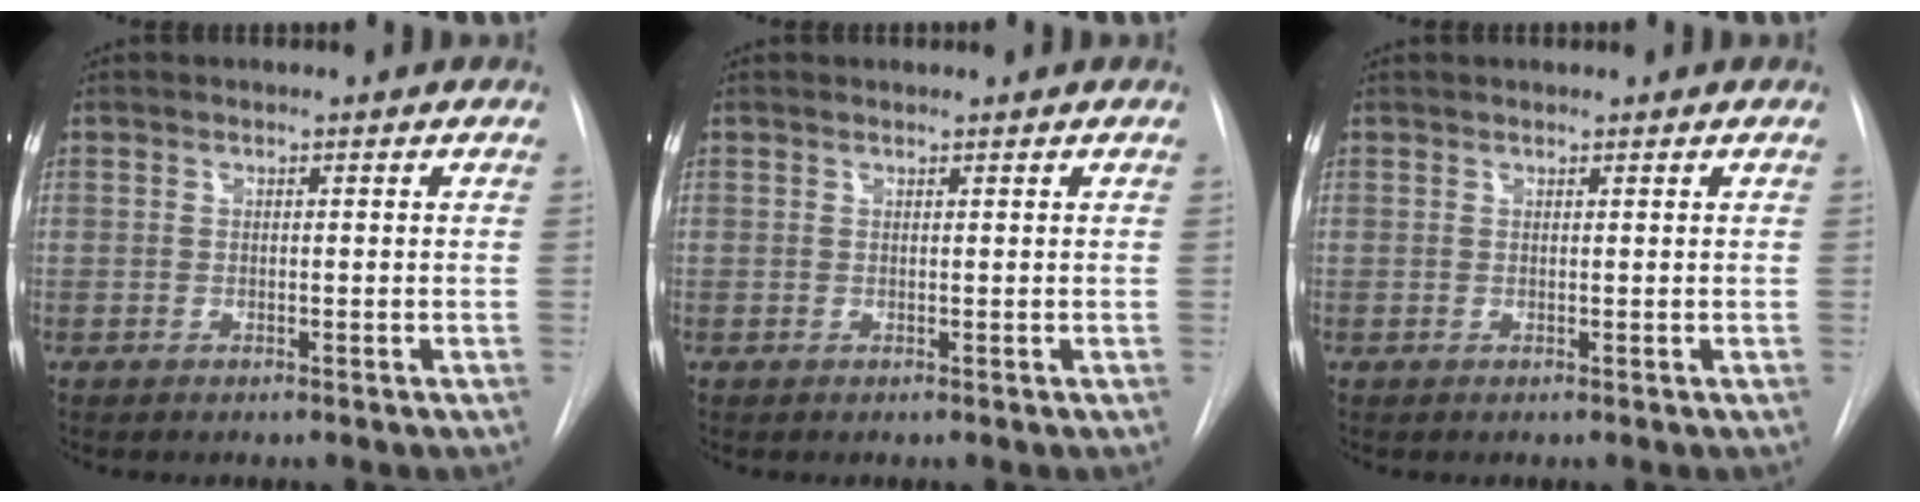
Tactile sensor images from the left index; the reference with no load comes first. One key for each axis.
{"total": 0.6, "fx": 0.6, "fy": -0.1, "fz": -0.1, "tx": -0.005, "ty": 0.006, "tz": 0.014}
{"total": 1.0, "fx": 1.0, "fy": 0.2, "fz": 0.2, "tx": -0.006, "ty": 0.010, "tz": 0.018}